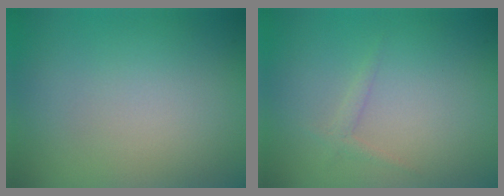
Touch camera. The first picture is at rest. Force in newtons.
{"total": 0.9, "press": 0.9, "slide": 0.1}